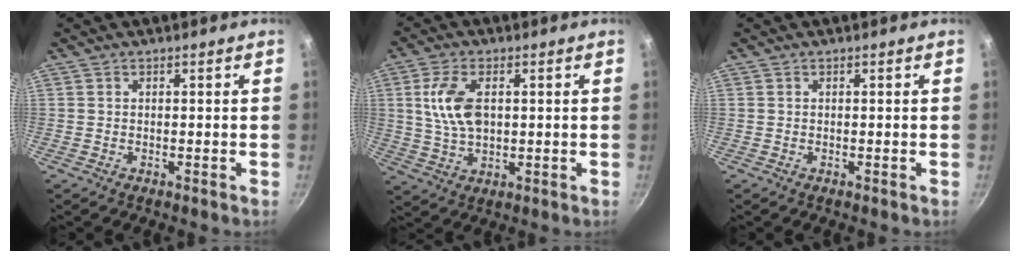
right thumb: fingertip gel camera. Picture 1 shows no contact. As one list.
[{"total": 9.3, "force": [1.7, 5.2, 7.5], "torque": [-0.137, -0.002, 0.033]}, {"total": 0.0}]